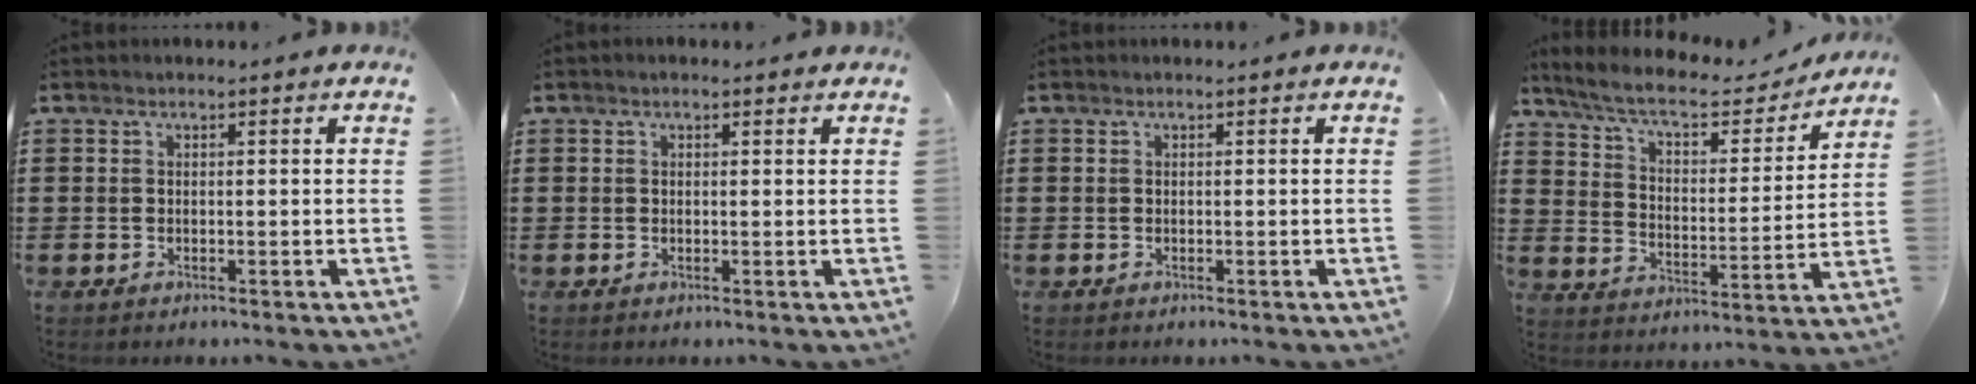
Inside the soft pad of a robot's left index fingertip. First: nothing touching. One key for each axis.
{"total": 0.5, "fx": 0.3, "fy": 0.2, "fz": 0.4, "tx": -0.008, "ty": 0.003, "tz": 0.005}
{"total": 0.0}
{"total": 7.2, "fx": 5.9, "fy": 1.5, "fz": 3.8, "tx": -0.099, "ty": -0.030, "tz": 0.098}